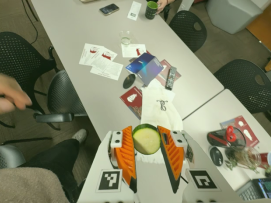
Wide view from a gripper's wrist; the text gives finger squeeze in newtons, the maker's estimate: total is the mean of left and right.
{"total": 10.9, "left": 10.8, "right": 11.1}